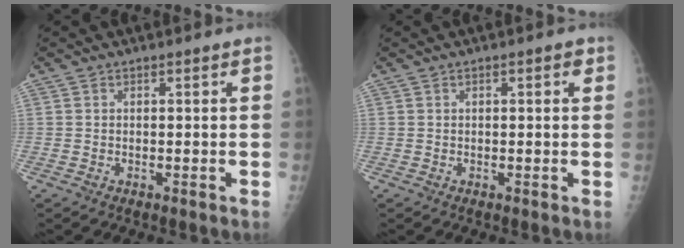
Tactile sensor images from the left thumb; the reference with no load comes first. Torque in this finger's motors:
{"motor_torque": [-0.17, -0.19, -0.16, -0.21, -0.01]}